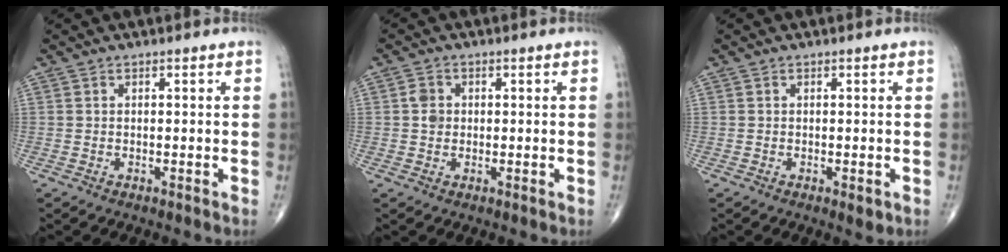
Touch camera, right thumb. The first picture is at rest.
{"total": 2.6, "force": [0.2, 2.2, 1.4], "torque": [-0.015, 0.003, 0.001]}
{"total": 1.6, "force": [-0.5, 0.6, 1.3], "torque": [-0.013, -0.002, -0.004]}